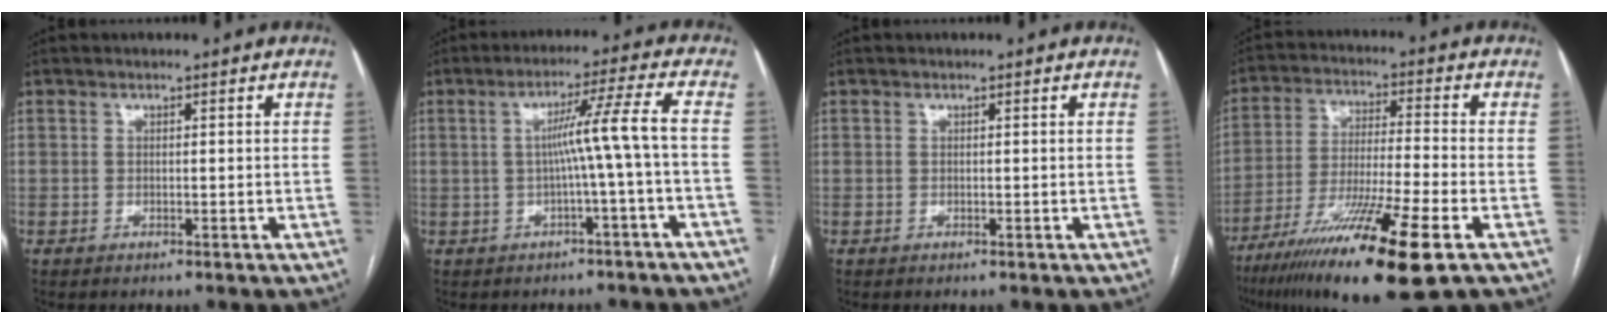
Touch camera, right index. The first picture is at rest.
{"total": 6.8, "force": [-0.9, -2.0, 6.5], "torque": [-0.106, 0.017, -0.008]}
{"total": 0.0}
{"total": 18.5, "force": [-10.3, 0.6, 15.3], "torque": [-0.265, -0.047, -0.178]}